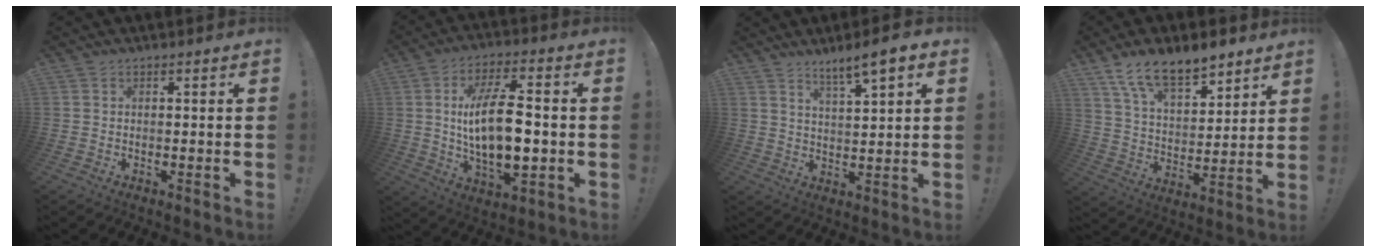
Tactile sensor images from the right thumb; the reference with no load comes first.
{"total": 17.7, "force": [-0.2, 7.7, 16.0], "torque": [-0.289, -0.003, -0.010]}
{"total": 7.0, "force": [5.1, 0.8, 4.7], "torque": [-0.075, -0.029, 0.084]}
{"total": 14.1, "force": [10.4, 6.2, 7.2], "torque": [-0.127, -0.061, 0.192]}